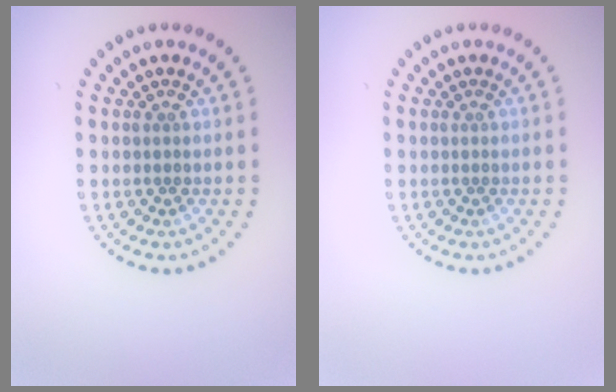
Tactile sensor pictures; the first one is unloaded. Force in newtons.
{"total": 0.0}